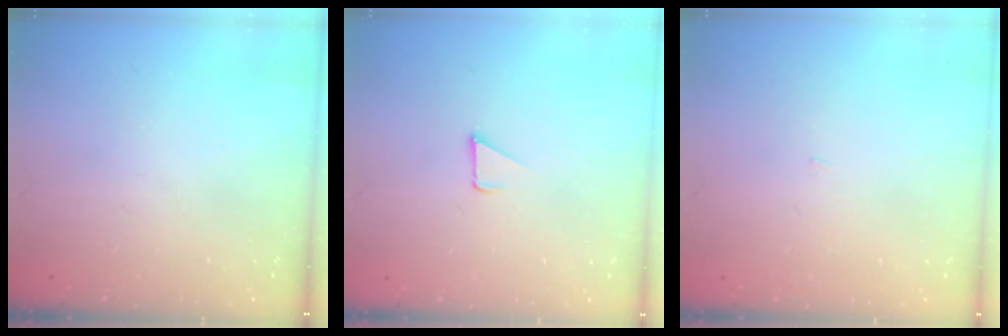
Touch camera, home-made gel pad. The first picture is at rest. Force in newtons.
{"total": 2.4, "press": 2.4, "slide": 0.2}
{"total": 0.9, "press": 0.9, "slide": 0.0}